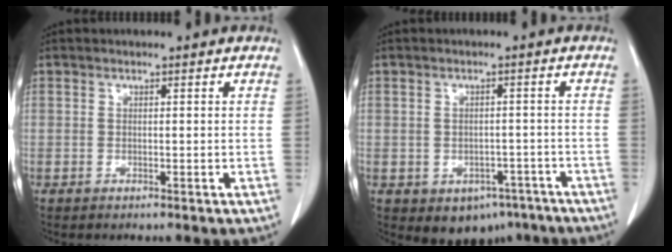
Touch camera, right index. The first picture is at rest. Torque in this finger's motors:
{"motor_torque": [-0.21, -0.24, -0.07, -0.05]}